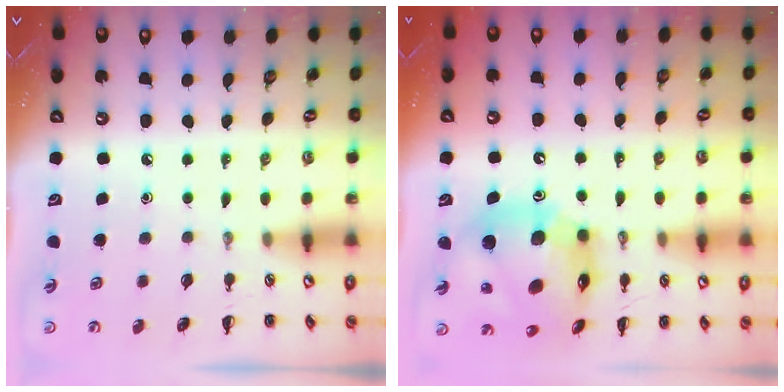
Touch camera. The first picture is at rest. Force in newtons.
{"total": 17.1, "press": 16.3, "slide": 5.0}